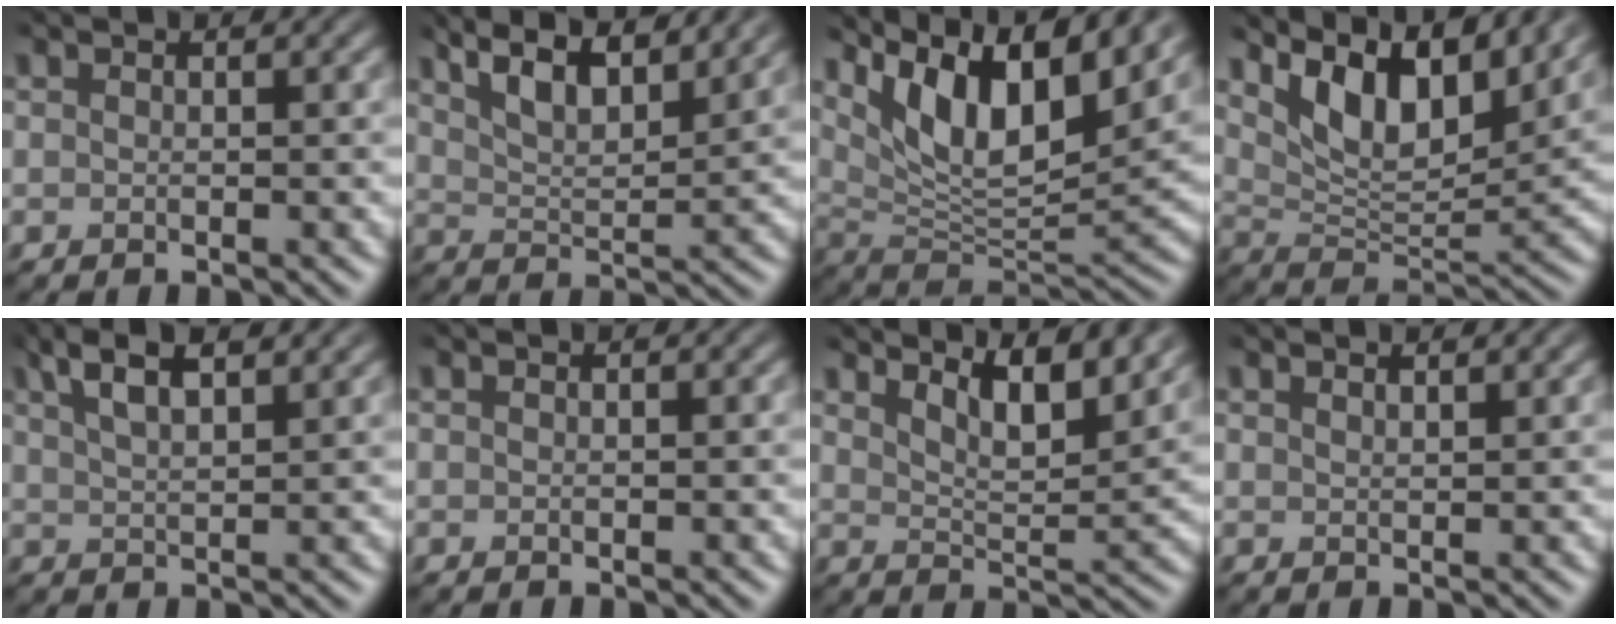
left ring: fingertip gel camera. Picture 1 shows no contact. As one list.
[{"total": 7.5, "force": [5.8, 2.0, 4.3], "torque": [-0.061, 0.027, 0.068]}, {"total": 9.9, "force": [6.0, 3.0, 7.4], "torque": [-0.120, -0.007, 0.111]}, {"total": 8.0, "force": [5.3, 3.0, 5.3], "torque": [-0.086, -0.007, 0.093]}, {"total": 4.3, "force": [3.0, 1.0, 2.9], "torque": [-0.055, 0.017, 0.054]}, {"total": 0.0}, {"total": 5.4, "force": [4.2, 1.2, 3.2], "torque": [-0.047, 0.001, 0.057]}, {"total": 0.9, "force": [0.9, -0.1, 0.3], "torque": [-0.008, 0.000, 0.020]}]